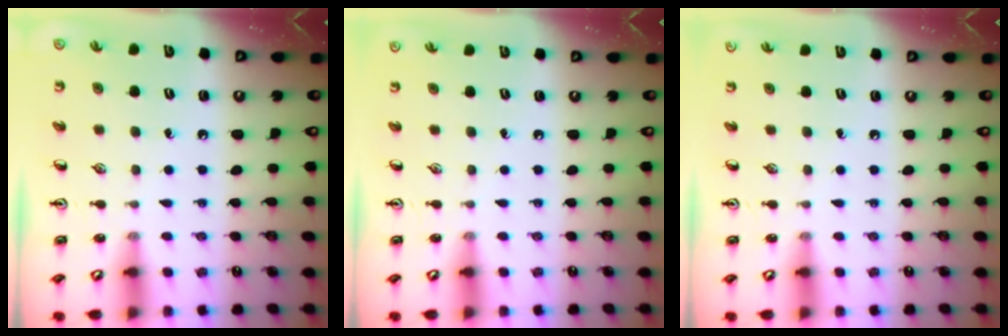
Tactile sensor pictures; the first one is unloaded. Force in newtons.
{"total": 0.0}
{"total": 0.0}